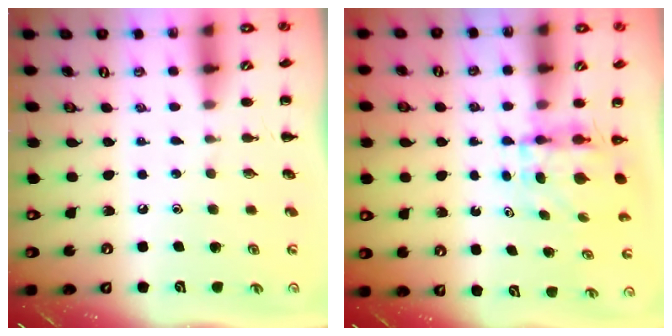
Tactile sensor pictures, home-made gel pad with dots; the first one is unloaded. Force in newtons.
{"total": 3.9, "press": 3.9, "slide": 0.3}